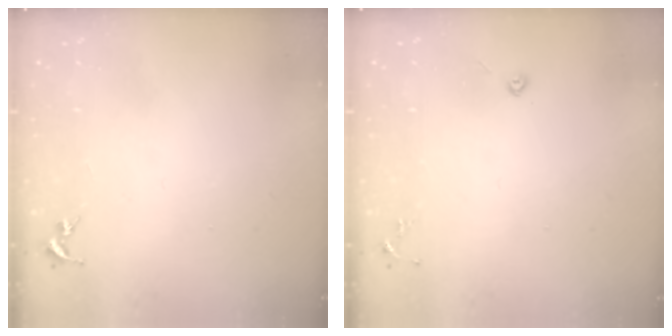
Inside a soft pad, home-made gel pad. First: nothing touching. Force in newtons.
{"total": 2.9, "press": 2.8, "slide": 1.0}